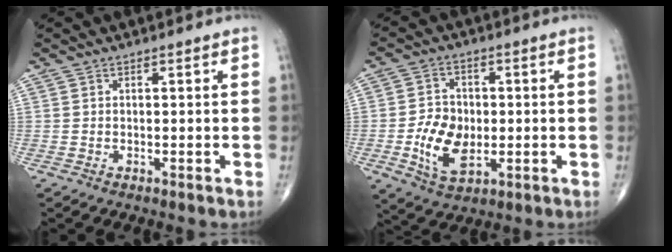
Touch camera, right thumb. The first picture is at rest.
{"total": 9.7, "force": [-1.7, 6.5, 7.0], "torque": [-0.107, 0.001, -0.028]}